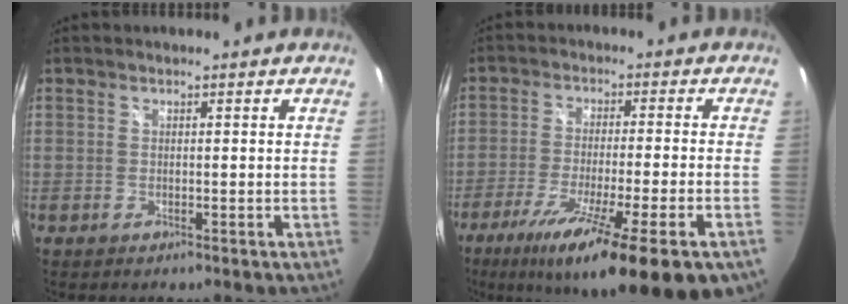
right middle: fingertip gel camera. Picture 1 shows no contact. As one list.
[{"total": 19.9, "force": [-11.9, 2.1, 15.8], "torque": [-0.261, -0.066, -0.184]}]